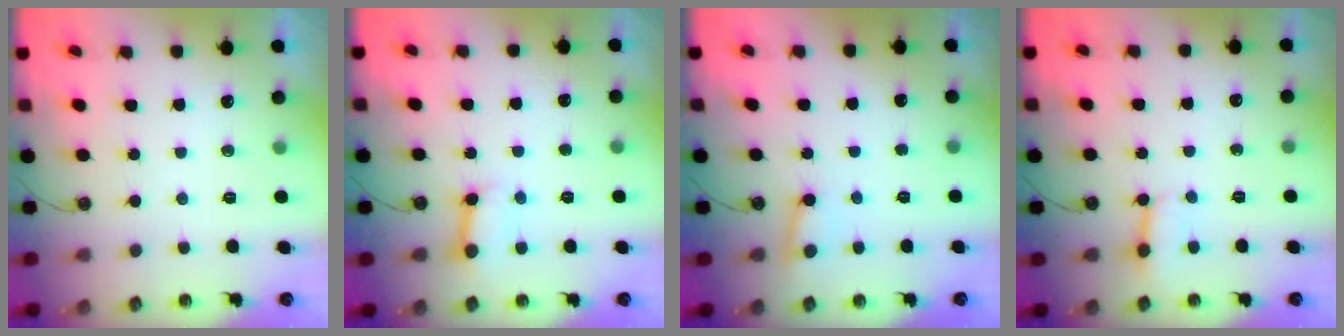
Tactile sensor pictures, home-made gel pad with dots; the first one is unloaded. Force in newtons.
{"total": 6.6, "press": 6.6, "slide": 0.2}
{"total": 3.7, "press": 3.7, "slide": 0.4}
{"total": 2.8, "press": 2.8, "slide": 0.3}